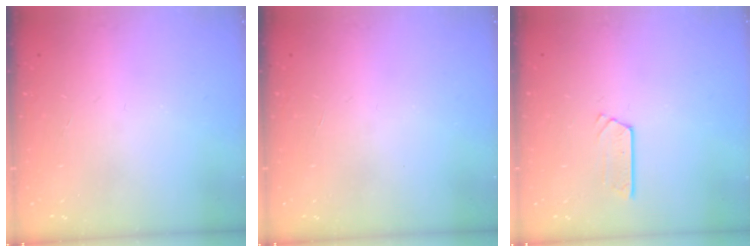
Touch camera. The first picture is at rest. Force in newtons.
{"total": 0.0}
{"total": 2.7, "press": 2.7, "slide": 0.2}